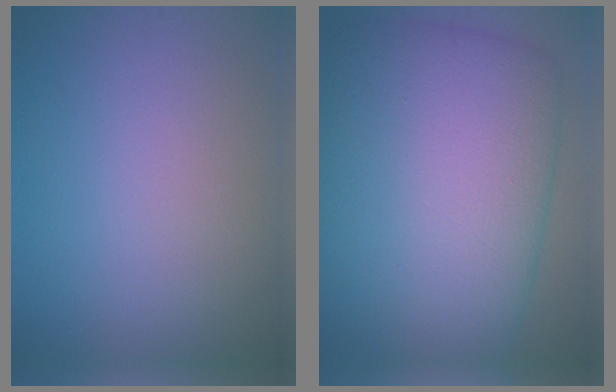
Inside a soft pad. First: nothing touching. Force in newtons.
{"total": 15.7, "press": 15.7, "slide": 0.7}